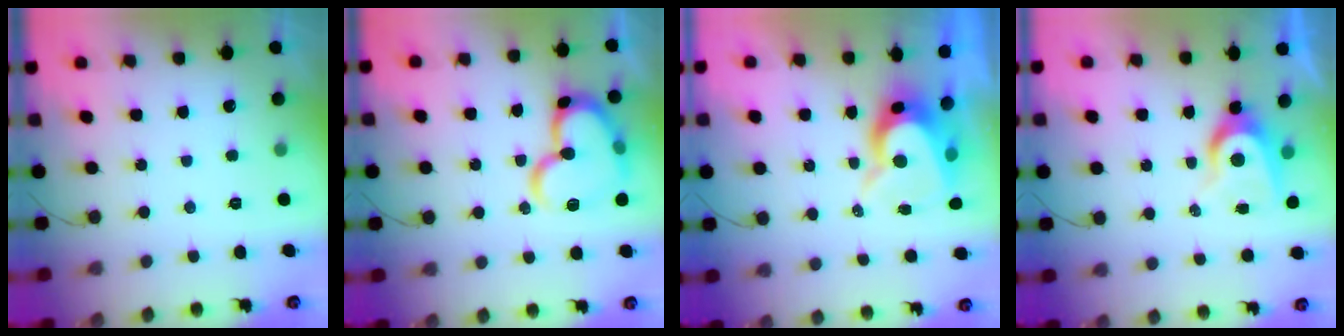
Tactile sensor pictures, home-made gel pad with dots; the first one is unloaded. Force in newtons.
{"total": 19.2, "press": 19.1, "slide": 2.3}
{"total": 10.1, "press": 10.1, "slide": 0.7}
{"total": 7.7, "press": 7.7, "slide": 0.5}